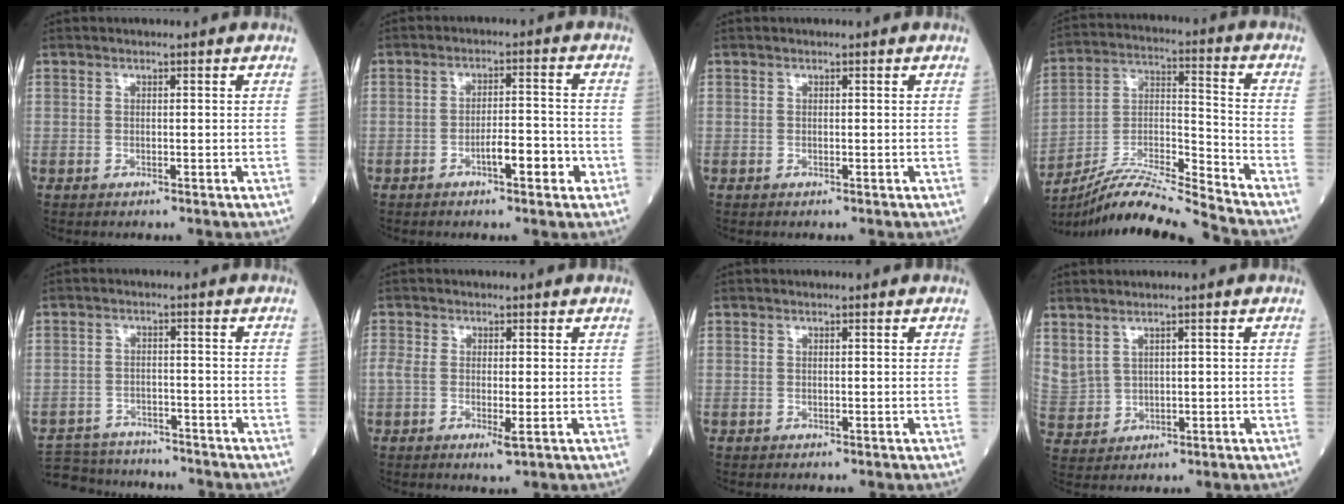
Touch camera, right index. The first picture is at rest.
{"total": 5.1, "force": [-2.2, 1.2, 4.4], "torque": [-0.063, 0.006, -0.036]}
{"total": 0.0}
{"total": 14.9, "force": [-14.1, -2.3, 4.2], "torque": [-0.074, 0.013, -0.260]}
{"total": 10.5, "force": [-9.7, 3.3, 2.0], "torque": [-0.037, 0.007, -0.143]}
{"total": 3.8, "force": [-0.9, 1.1, 3.5], "torque": [-0.074, -0.003, -0.015]}
{"total": 0.0}
{"total": 8.3, "force": [4.2, 5.8, 4.2], "torque": [-0.131, 0.005, 0.104]}